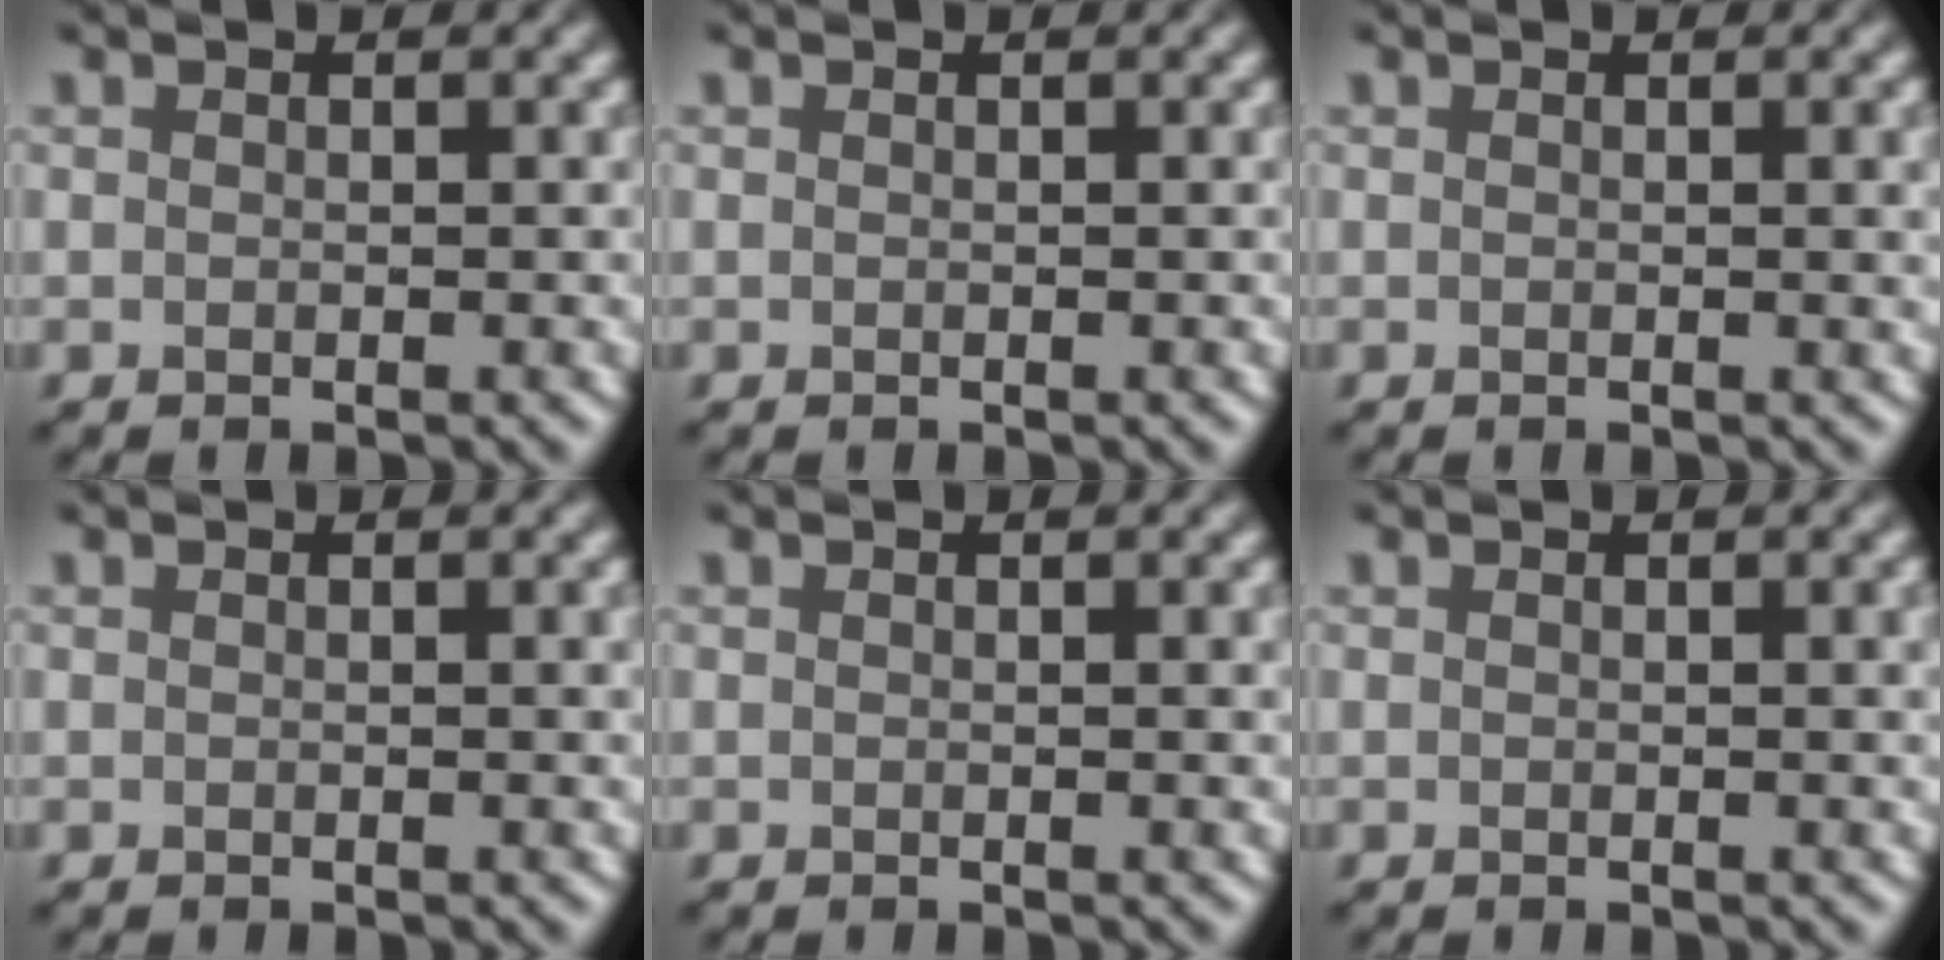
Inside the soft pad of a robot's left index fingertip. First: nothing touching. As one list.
[{"total": 0.0}, {"total": 1.2, "force": [0.2, 0.3, 1.1], "torque": [-0.011, 0.001, 0.001]}, {"total": 0.7, "force": [0.2, 0.1, 0.7], "torque": [-0.007, 0.002, 0.001]}, {"total": 0.8, "force": [0.2, 0.2, 0.7], "torque": [-0.007, 0.001, 0.001]}, {"total": 1.1, "force": [0.2, 0.3, 1.1], "torque": [-0.012, 0.002, 0.002]}]